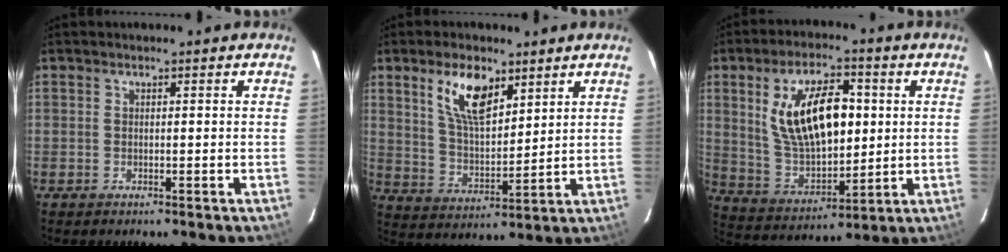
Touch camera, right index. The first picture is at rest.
{"total": 10.5, "force": [5.9, 4.7, 7.3], "torque": [-0.134, 0.009, 0.120]}
{"total": 17.0, "force": [3.8, 8.3, 14.4], "torque": [-0.263, 0.008, 0.086]}